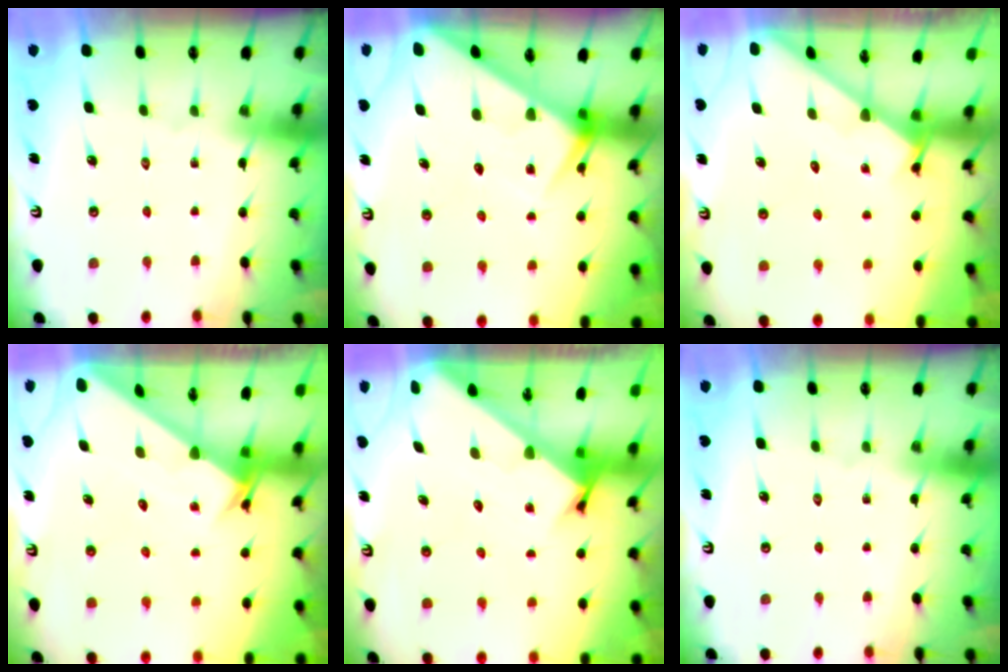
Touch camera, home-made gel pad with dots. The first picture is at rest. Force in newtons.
{"total": 5.1, "press": 5.1, "slide": 0.6}
{"total": 2.7, "press": 2.7, "slide": 0.2}
{"total": 2.9, "press": 2.9, "slide": 0.1}
{"total": 2.7, "press": 2.7, "slide": 0.3}
{"total": 0.0}